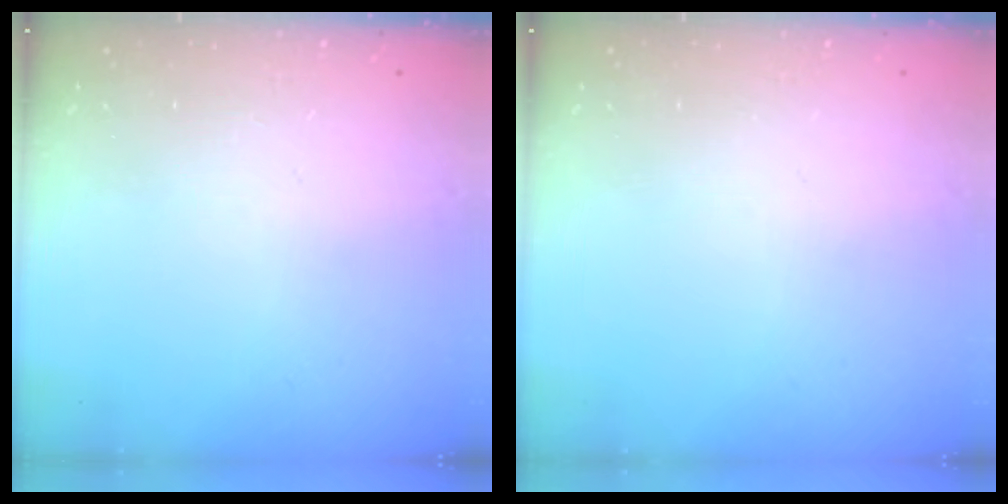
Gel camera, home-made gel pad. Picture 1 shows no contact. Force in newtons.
{"total": 0.0}